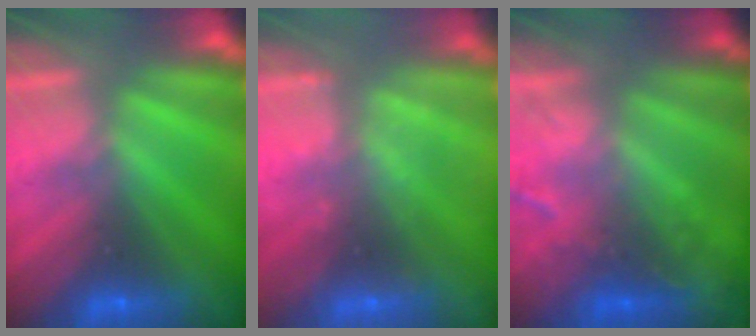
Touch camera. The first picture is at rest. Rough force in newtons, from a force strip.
{"total": 2.3}
{"total": 2.1}